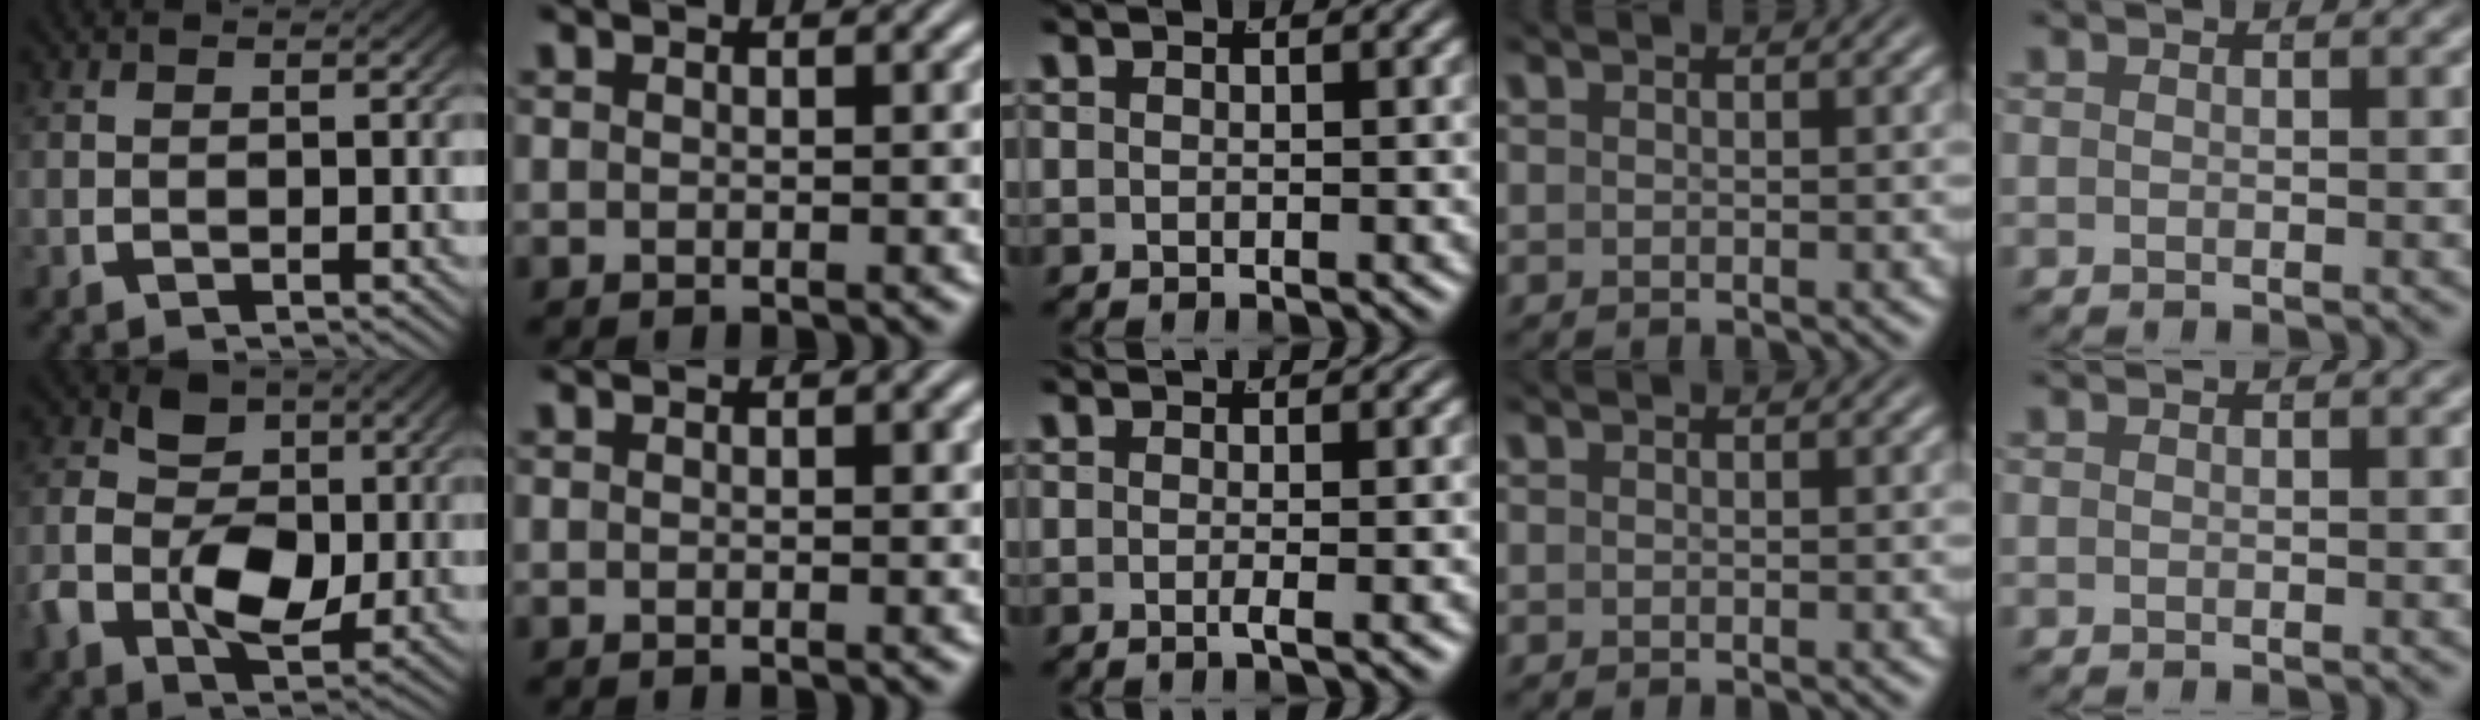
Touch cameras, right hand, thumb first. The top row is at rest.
{"thumb": {"total": 9.1, "force": [-0.2, 6.9, 6.0], "torque": [-0.121, -0.029, -0.004]}, "middle": {"total": 1.1, "force": [-0.5, -0.6, 0.8], "torque": [-0.014, -0.002, -0.010]}}